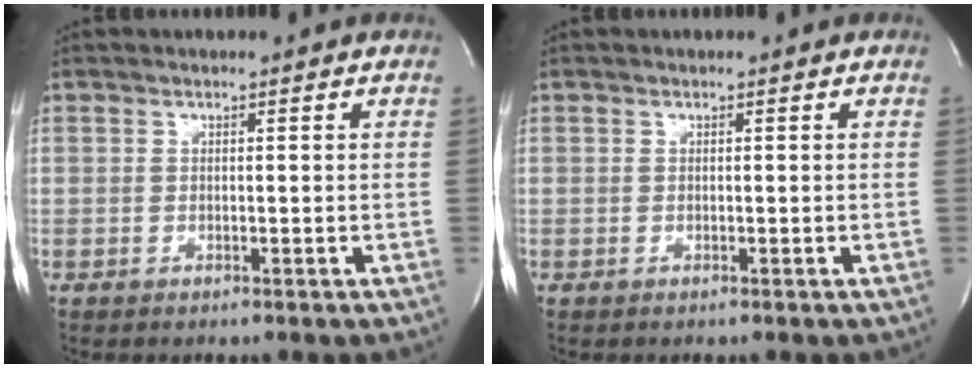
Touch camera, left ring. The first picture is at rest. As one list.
[{"total": 0.0}]